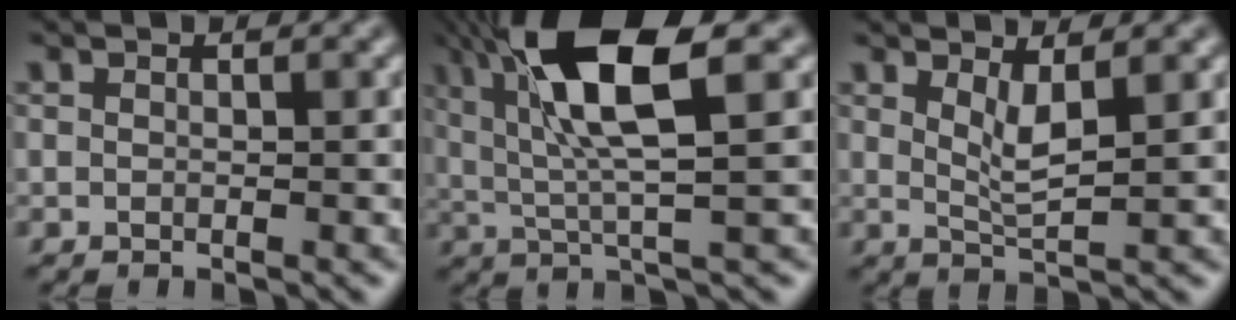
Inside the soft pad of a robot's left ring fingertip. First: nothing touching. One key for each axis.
{"total": 9.0, "fx": 3.1, "fy": 2.0, "fz": 8.2, "tx": -0.159, "ty": 0.010, "tz": 0.056}
{"total": 2.1, "fx": 0.8, "fy": 0.3, "fz": 1.9, "tx": -0.041, "ty": -0.007, "tz": 0.021}